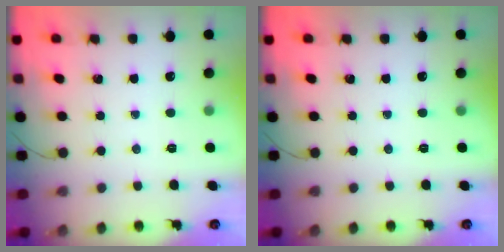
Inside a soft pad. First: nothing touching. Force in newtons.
{"total": 0.0}